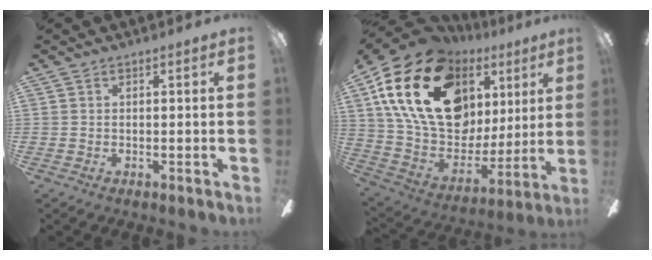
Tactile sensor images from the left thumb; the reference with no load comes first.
{"total": 25.7, "force": [12.0, 16.1, 16.0], "torque": [-0.311, -0.054, 0.228]}